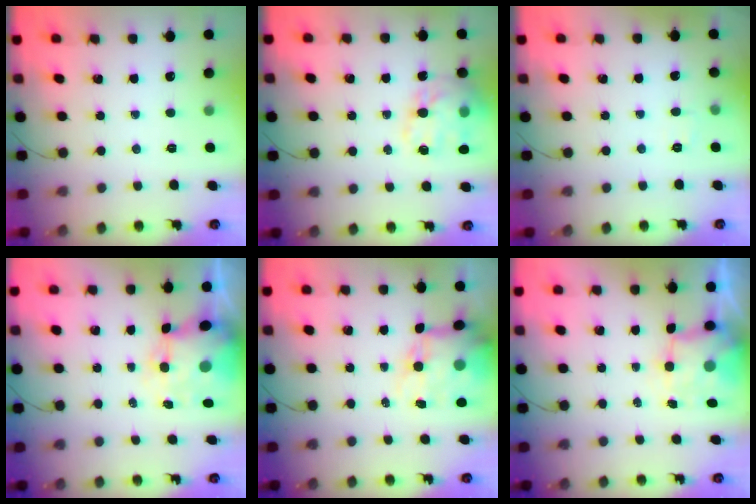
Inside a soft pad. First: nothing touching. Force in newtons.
{"total": 18.0, "press": 17.6, "slide": 3.4}
{"total": 2.4, "press": 2.1, "slide": 1.1}
{"total": 8.5, "press": 8.2, "slide": 2.2}
{"total": 12.8, "press": 12.3, "slide": 3.4}
{"total": 4.5, "press": 4.3, "slide": 1.1}